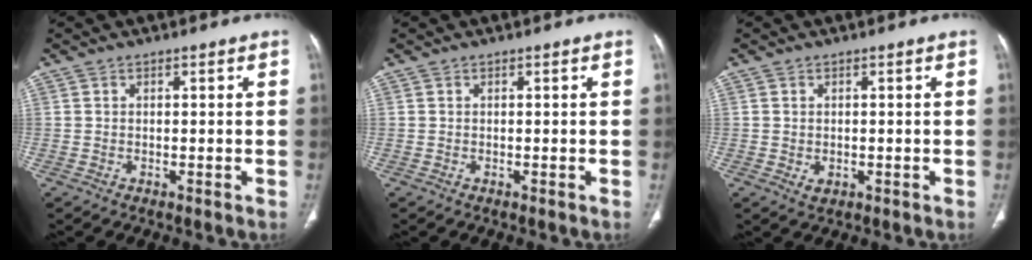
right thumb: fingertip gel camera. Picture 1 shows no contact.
{"total": 0.0}
{"total": 1.7, "force": [-0.3, 1.3, 1.0], "torque": [-0.012, -0.002, 0.003]}